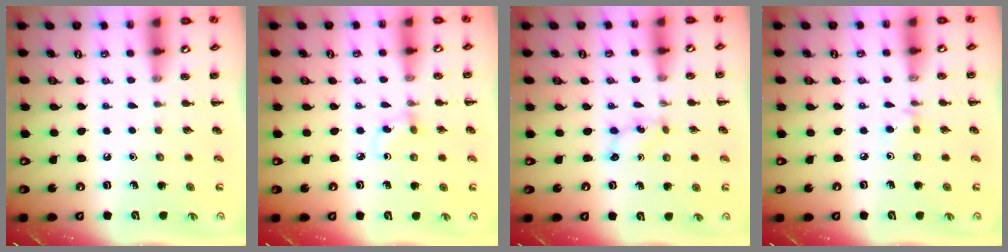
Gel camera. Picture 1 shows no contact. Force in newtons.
{"total": 3.0, "press": 2.7, "slide": 1.2}
{"total": 2.7, "press": 2.6, "slide": 0.8}
{"total": 3.2, "press": 3.0, "slide": 1.2}